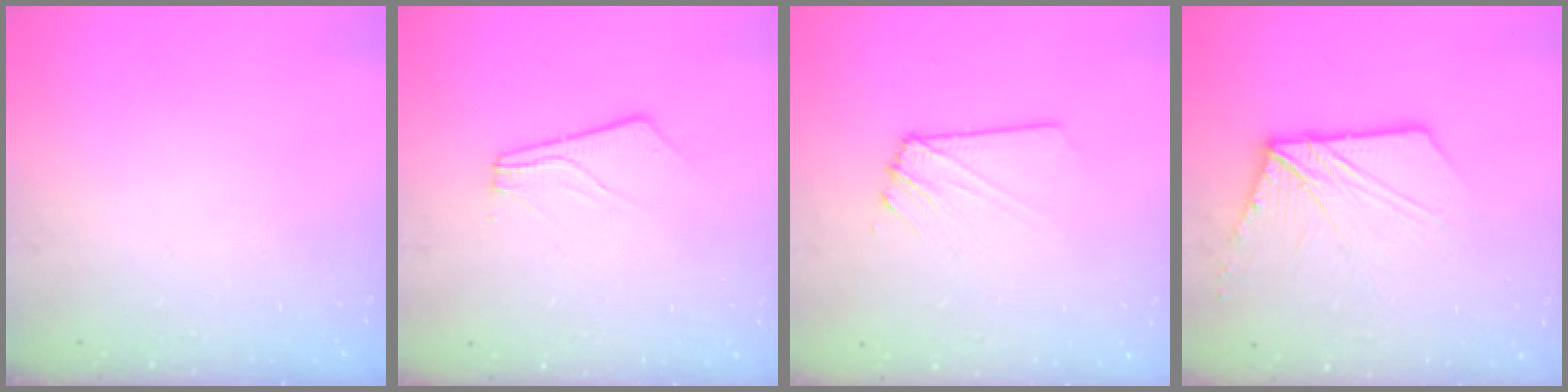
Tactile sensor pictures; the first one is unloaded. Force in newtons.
{"total": 4.9, "press": 4.9, "slide": 0.7}
{"total": 2.9, "press": 2.8, "slide": 0.5}
{"total": 13.2, "press": 13.1, "slide": 1.4}